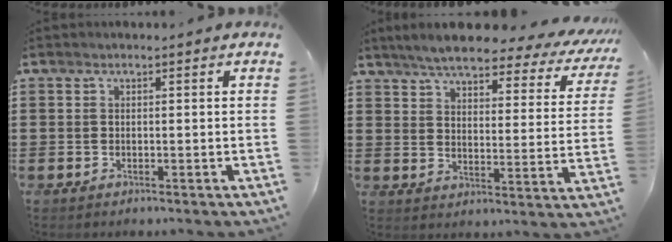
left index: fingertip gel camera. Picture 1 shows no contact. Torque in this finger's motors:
{"motor_torque": [2.14, 0.00, 1.02, 0.13]}